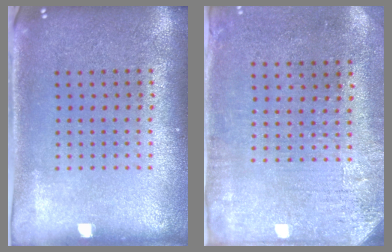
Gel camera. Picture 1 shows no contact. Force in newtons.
{"total": 3.2, "press": 2.5, "slide": 1.9}